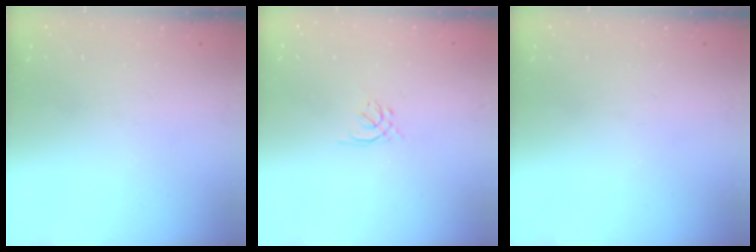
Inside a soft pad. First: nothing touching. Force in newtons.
{"total": 1.3, "press": 1.2, "slide": 0.5}
{"total": 0.0}